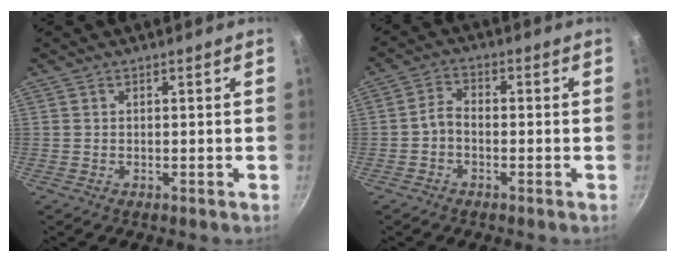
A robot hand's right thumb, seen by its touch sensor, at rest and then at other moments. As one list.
[{"total": 3.3, "force": [-1.3, 2.2, 2.1], "torque": [-0.041, 0.024, -0.032]}]